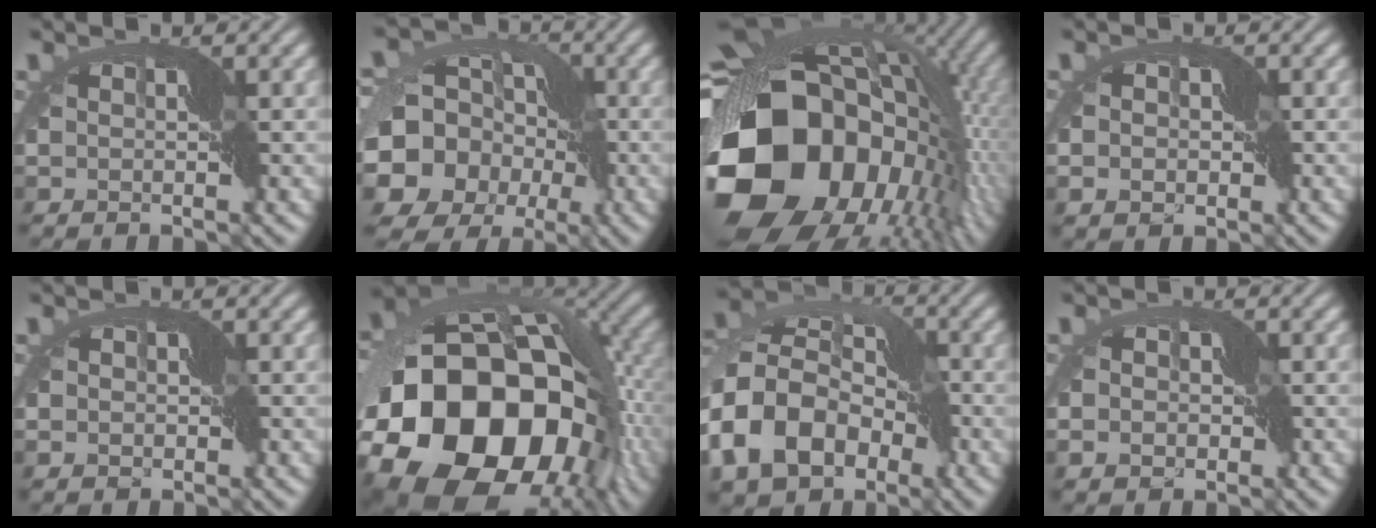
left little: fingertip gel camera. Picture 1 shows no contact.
{"total": 17.8, "force": [-4.2, 15.4, 7.9], "torque": [-0.148, -0.010, -0.100]}
{"total": 19.4, "force": [-3.8, 14.8, 12.0], "torque": [-0.254, -0.031, -0.054]}
{"total": 4.5, "force": [-1.6, 3.6, 2.1], "torque": [-0.021, -0.008, -0.039]}
{"total": 2.5, "force": [-0.7, 2.0, 1.3], "torque": [-0.016, 0.002, -0.014]}
{"total": 22.3, "force": [-6.8, 16.2, 13.8], "torque": [-0.283, -0.050, -0.136]}
{"total": 13.3, "force": [-3.8, 9.4, 8.7], "torque": [-0.190, 0.007, -0.084]}
{"total": 5.0, "force": [-2.0, 4.0, 2.2], "torque": [-0.024, -0.012, -0.046]}